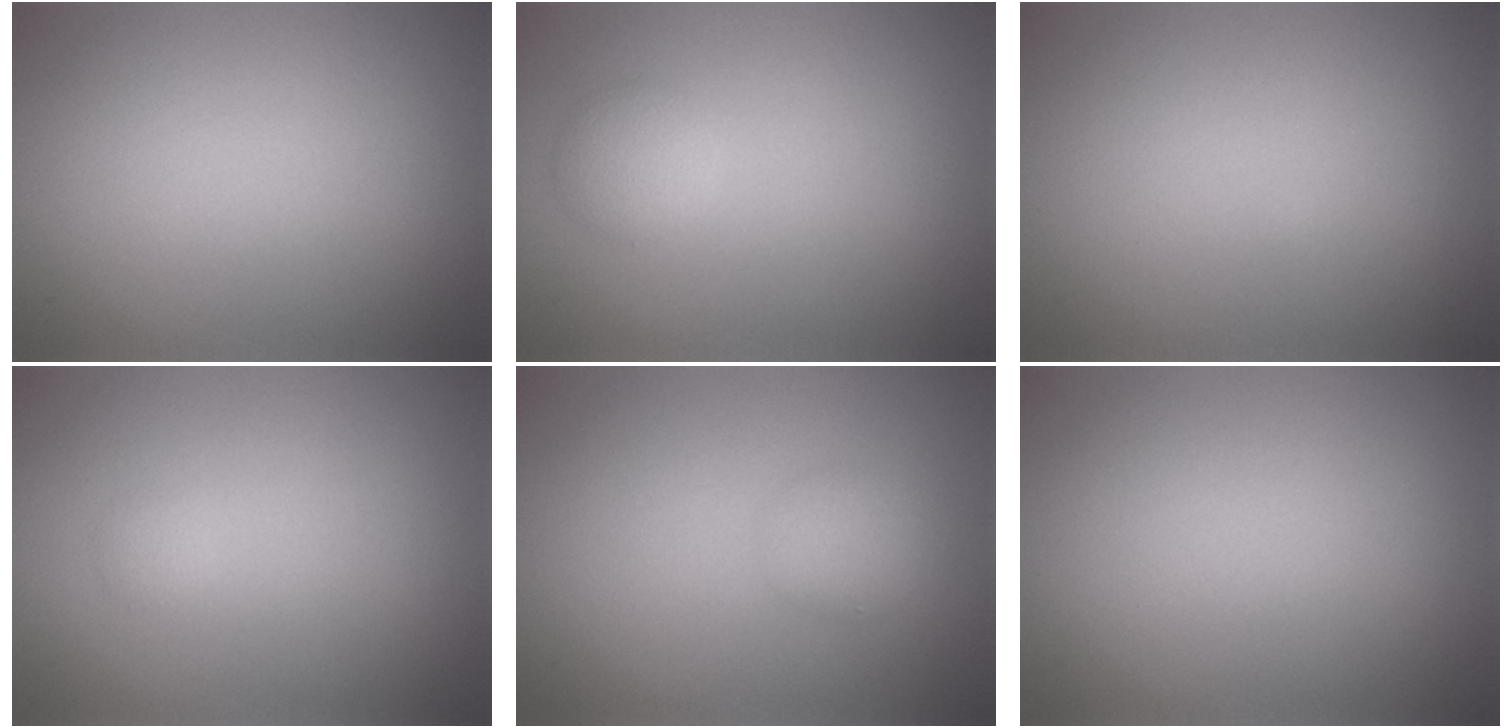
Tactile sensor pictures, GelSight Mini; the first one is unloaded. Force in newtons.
{"total": 1.8, "press": 1.8, "slide": 0.1}
{"total": 0.0}
{"total": 0.7, "press": 0.7, "slide": 0.0}
{"total": 1.9, "press": 1.9, "slide": 0.1}
{"total": 0.0}